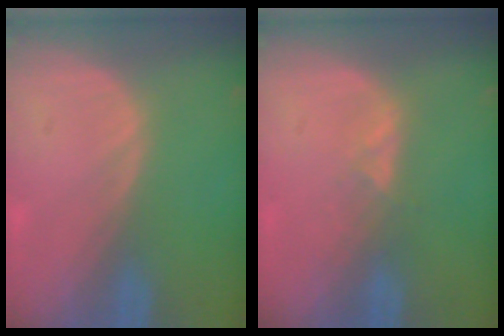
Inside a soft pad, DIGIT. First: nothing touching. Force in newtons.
{"total": 1.6, "press": 1.6, "slide": 0.3}